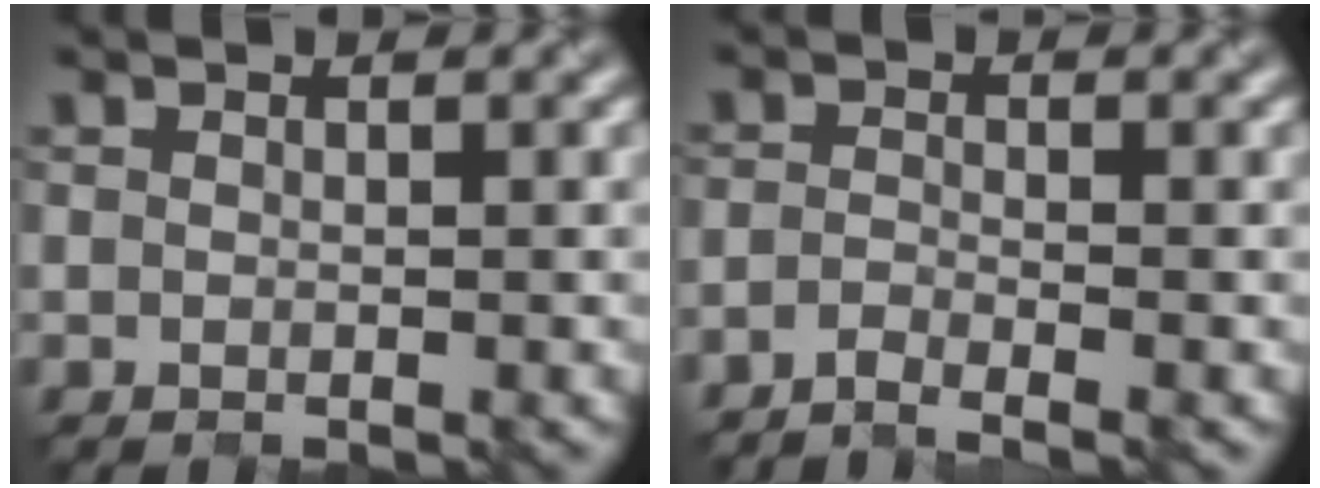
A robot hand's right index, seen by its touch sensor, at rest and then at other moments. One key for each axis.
{"total": 2.1, "fx": -1.7, "fy": 0.3, "fz": 1.1, "tx": -0.018, "ty": -0.010, "tz": -0.044}